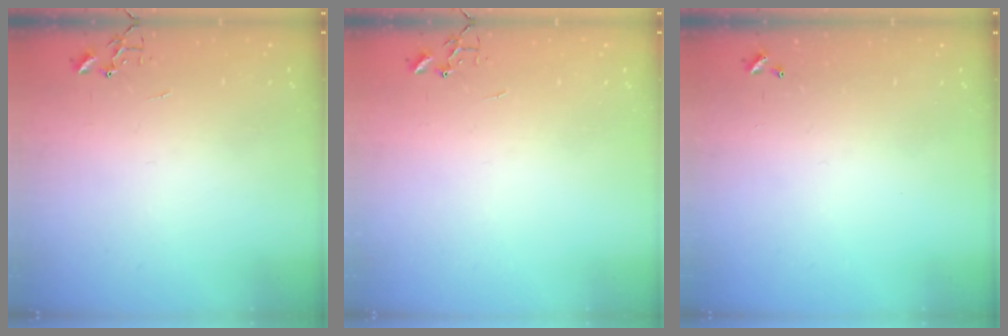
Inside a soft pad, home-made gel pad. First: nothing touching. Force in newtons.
{"total": 0.0}
{"total": 0.0}